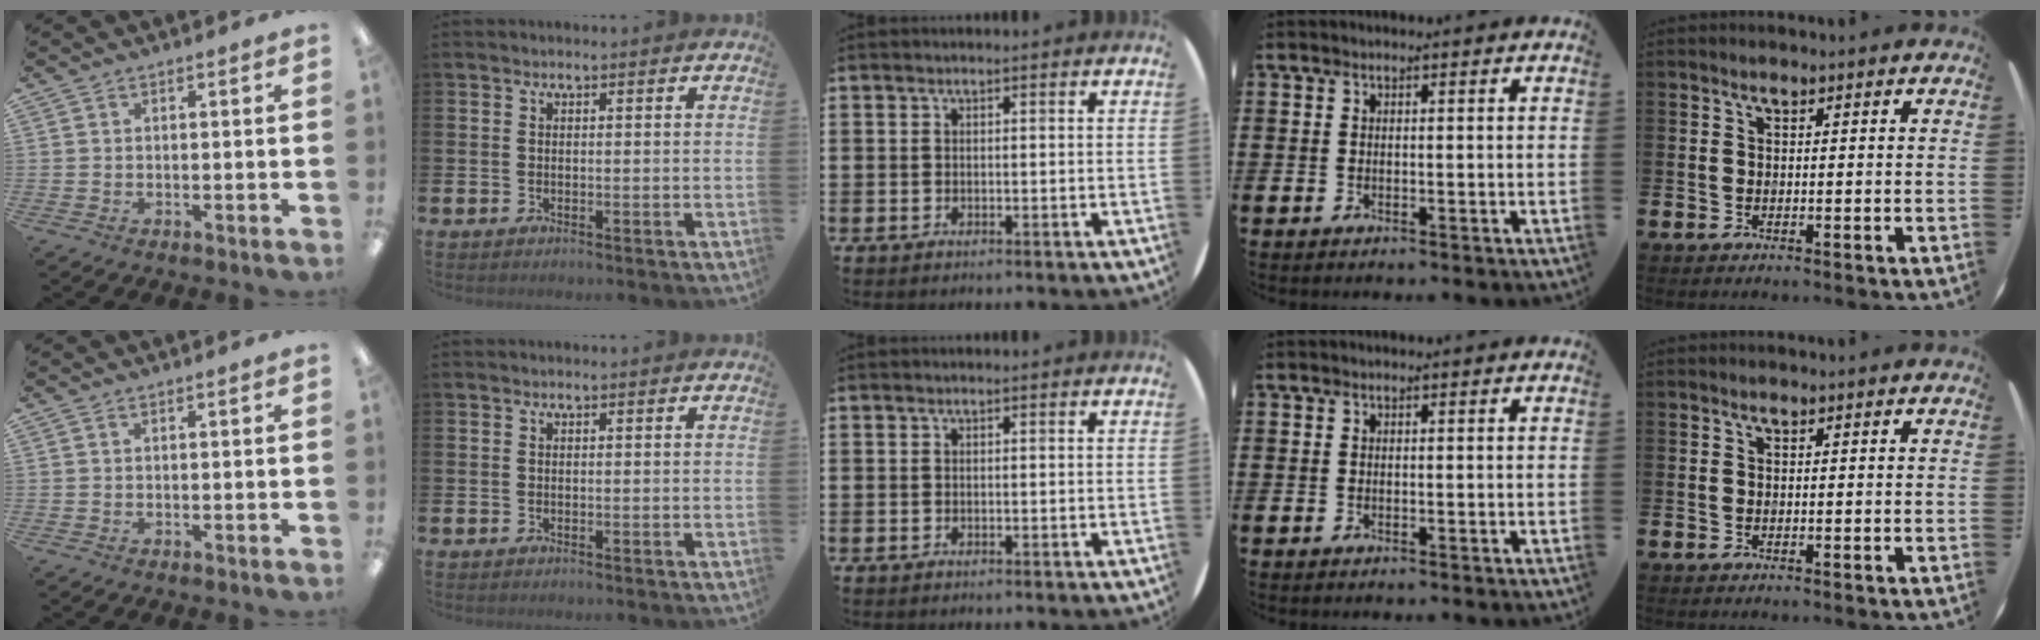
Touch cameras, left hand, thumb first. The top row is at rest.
{}